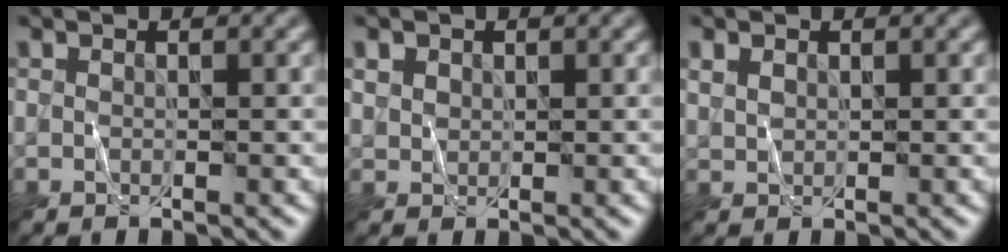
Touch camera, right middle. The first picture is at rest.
{"total": 1.2, "force": [0.7, 1.0, 0.3], "torque": [-0.008, 0.000, 0.016]}
{"total": 1.3, "force": [0.7, 0.9, 0.7], "torque": [-0.017, 0.002, 0.018]}